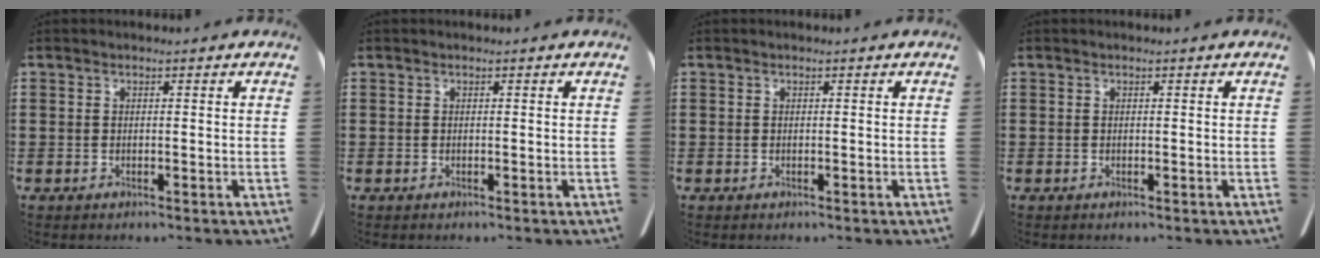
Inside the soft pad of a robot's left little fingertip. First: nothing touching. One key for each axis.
{"total": 0.0}
{"total": 0.0}
{"total": 0.0}